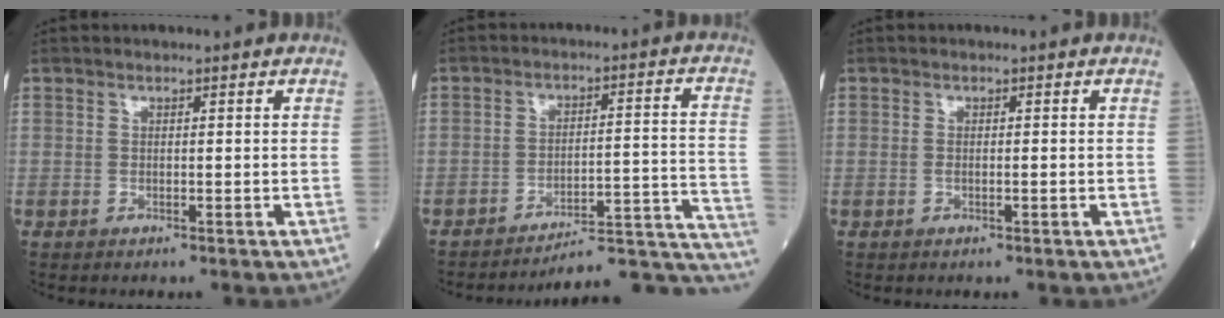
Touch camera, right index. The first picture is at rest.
{"total": 16.3, "force": [-16.1, -0.4, 2.4], "torque": [0.030, 0.046, -0.208]}
{"total": 0.9, "force": [-0.2, 0.2, 0.9], "torque": [-0.020, 0.002, -0.002]}